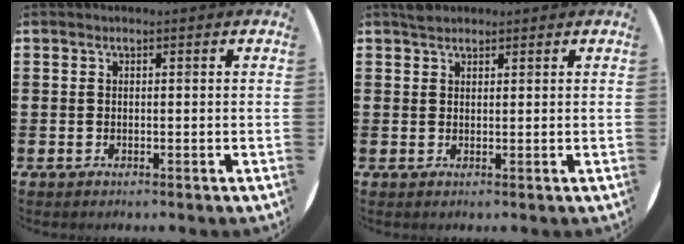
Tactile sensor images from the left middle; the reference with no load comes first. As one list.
[{"total": 1.4, "force": [1.3, 0.5, 0.2], "torque": [0.003, 0.001, 0.023]}]